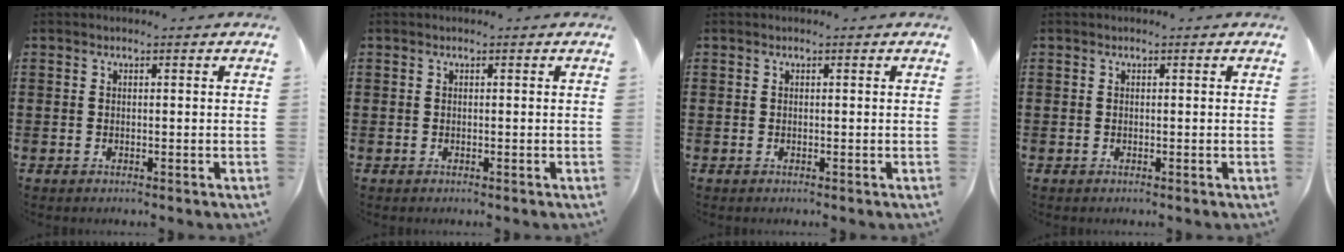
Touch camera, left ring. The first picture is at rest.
{"total": 0.0}
{"total": 0.0}
{"total": 0.0}